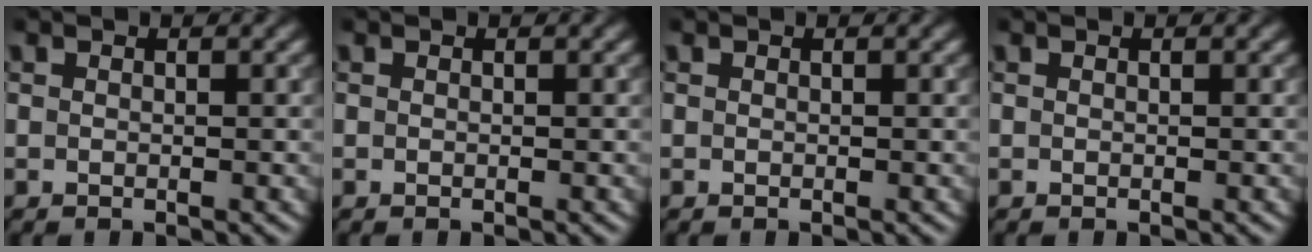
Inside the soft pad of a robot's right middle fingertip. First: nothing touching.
{"total": 0.0}
{"total": 0.0}
{"total": 0.0}